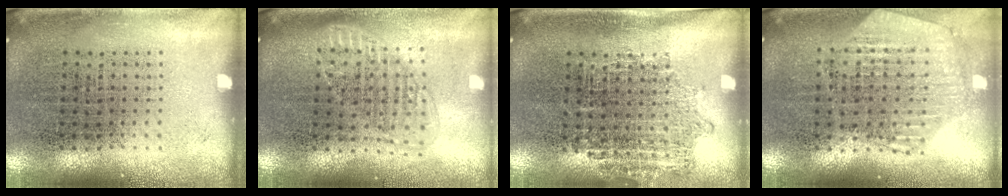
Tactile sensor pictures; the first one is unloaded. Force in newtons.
{"total": 1.6, "press": 1.3, "slide": 0.8}
{"total": 0.9, "press": 0.8, "slide": 0.3}
{"total": 1.1, "press": 1.1, "slide": 0.2}